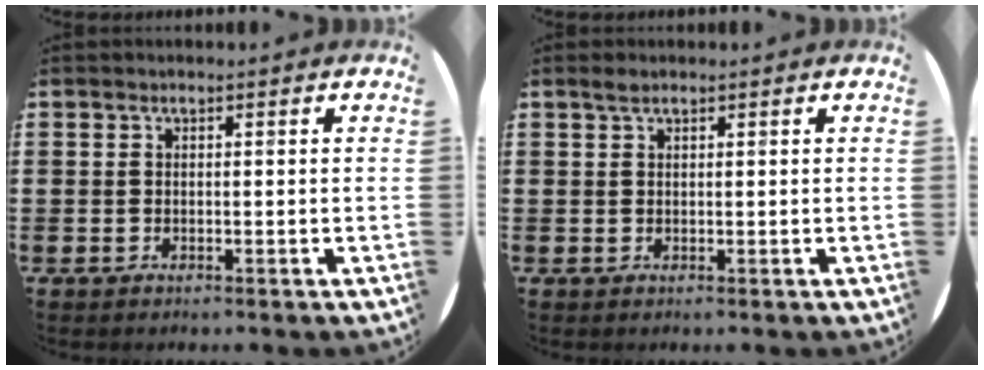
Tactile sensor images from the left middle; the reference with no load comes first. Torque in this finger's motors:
{"motor_torque": [0.28, -0.31, 0.01, -0.01]}